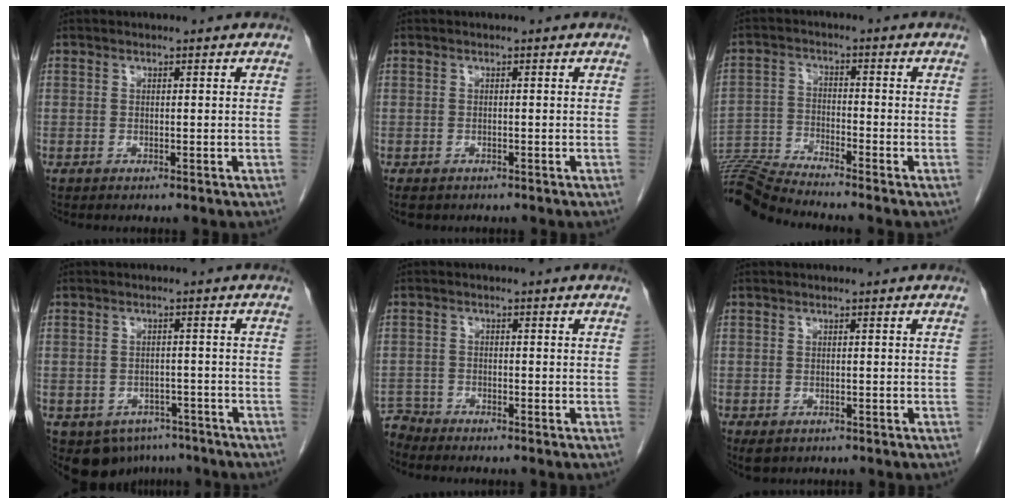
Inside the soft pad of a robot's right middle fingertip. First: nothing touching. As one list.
[{"total": 2.5, "force": [-1.9, 1.4, 0.9], "torque": [-0.011, -0.003, -0.023]}, {"total": 9.9, "force": [-9.4, -2.4, 1.9], "torque": [-0.033, -0.009, -0.177]}, {"total": 8.1, "force": [-5.5, 5.6, 1.9], "torque": [-0.023, 0.003, -0.067]}, {"total": 2.5, "force": [-2.3, -0.2, -0.9], "torque": [0.025, -0.013, -0.044]}, {"total": 1.7, "force": [-0.9, 1.2, 0.8], "torque": [-0.012, -0.002, -0.004]}]